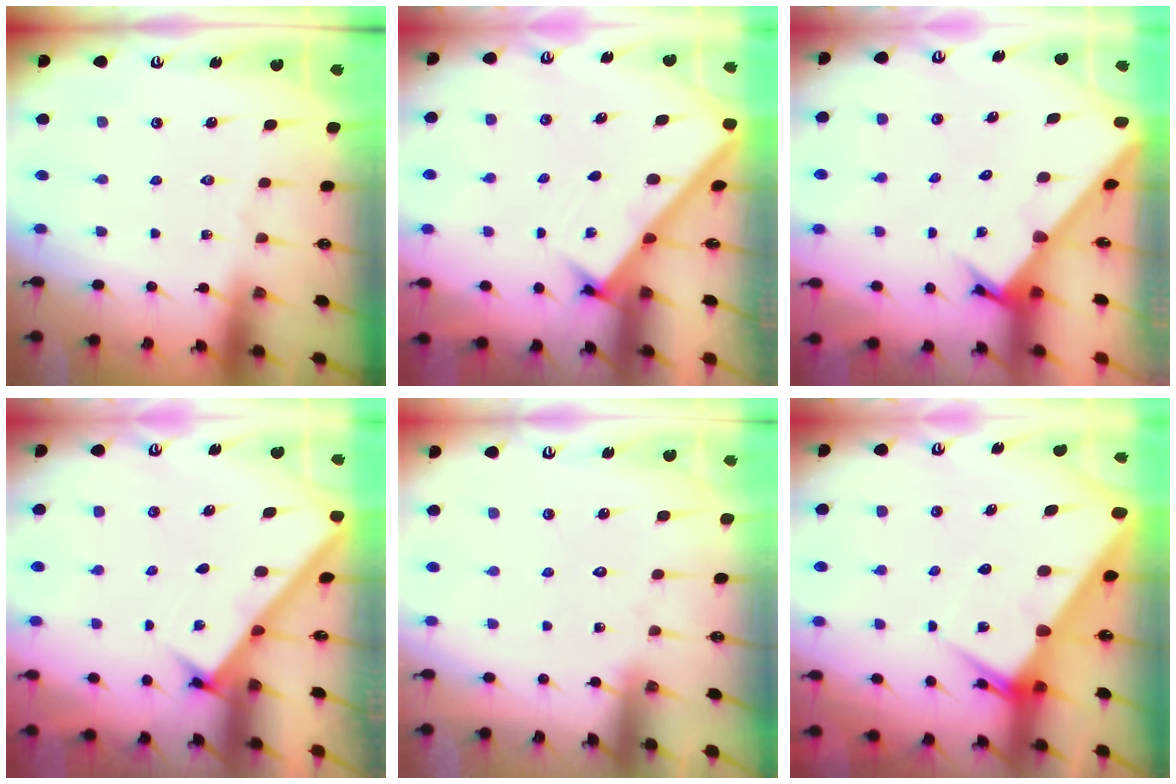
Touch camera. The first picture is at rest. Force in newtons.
{"total": 2.6, "press": 2.6, "slide": 0.3}
{"total": 2.7, "press": 2.7, "slide": 0.2}
{"total": 3.0, "press": 3.0, "slide": 0.2}
{"total": 2.8, "press": 2.8, "slide": 0.2}
{"total": 8.3, "press": 8.3, "slide": 0.8}